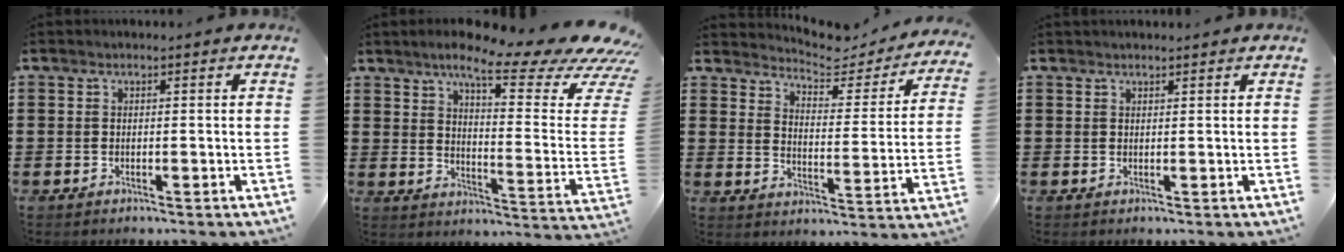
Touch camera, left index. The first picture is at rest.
{"total": 13.2, "force": [9.4, 2.1, 9.1], "torque": [-0.156, -0.059, 0.147]}
{"total": 4.1, "force": [3.9, 0.9, 0.8], "torque": [-0.036, -0.038, 0.059]}
{"total": 0.8, "force": [0.8, 0.0, 0.1], "torque": [-0.004, -0.001, 0.016]}